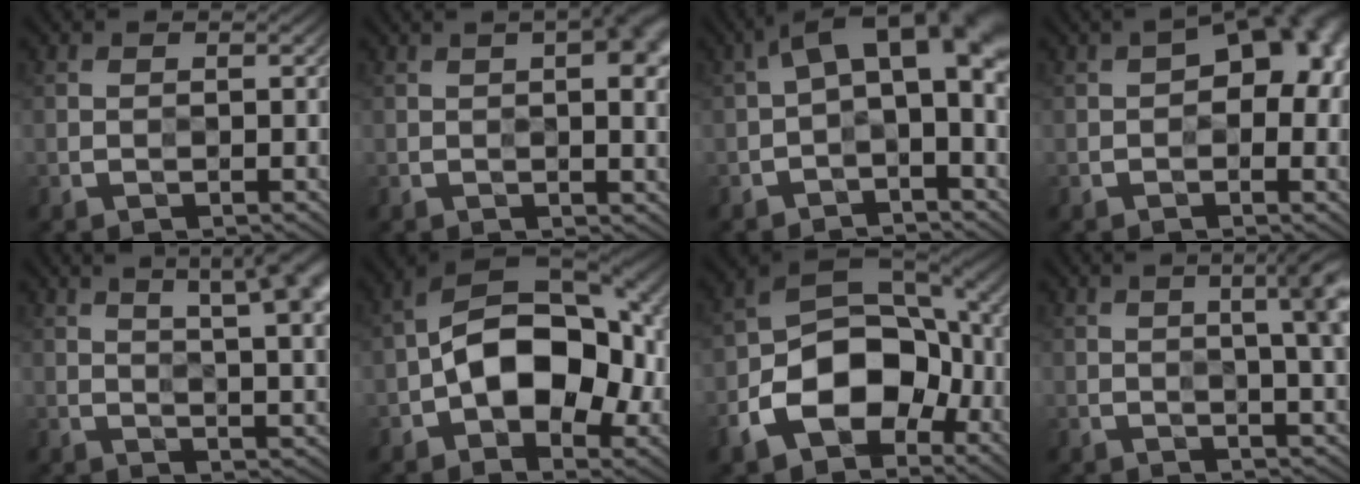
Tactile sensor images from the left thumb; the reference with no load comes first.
{"total": 6.2, "force": [1.9, 1.8, 5.6], "torque": [-0.055, 0.011, 0.014]}
{"total": 8.1, "force": [0.5, 3.4, 7.3], "torque": [-0.112, 0.023, -0.004]}
{"total": 9.2, "force": [1.2, 5.5, 7.2], "torque": [-0.057, 0.030, -0.001]}
{"total": 14.9, "force": [7.9, 5.1, 11.6], "torque": [-0.143, 0.038, 0.100]}
{"total": 13.4, "force": [-1.7, 8.3, 10.4], "torque": [-0.153, 0.009, -0.040]}
{"total": 13.9, "force": [-5.4, 9.2, 8.9], "torque": [-0.160, -0.039, -0.097]}
{"total": 6.7, "force": [2.1, 1.3, 6.2], "torque": [-0.065, 0.022, 0.025]}